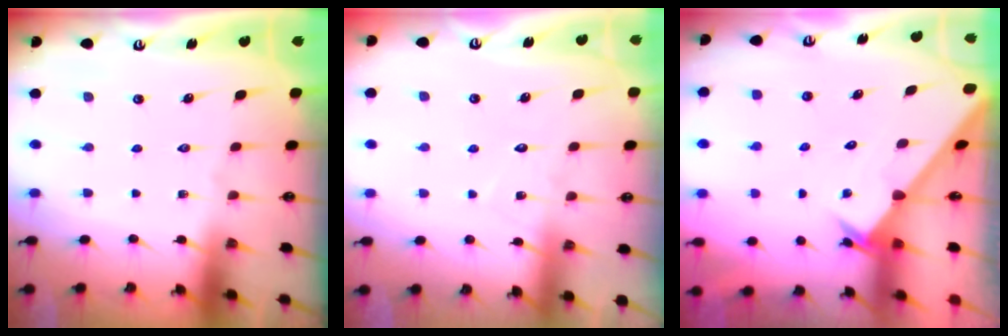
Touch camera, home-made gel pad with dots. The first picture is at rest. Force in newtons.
{"total": 6.4, "press": 6.4, "slide": 0.7}
{"total": 2.4, "press": 2.4, "slide": 0.2}